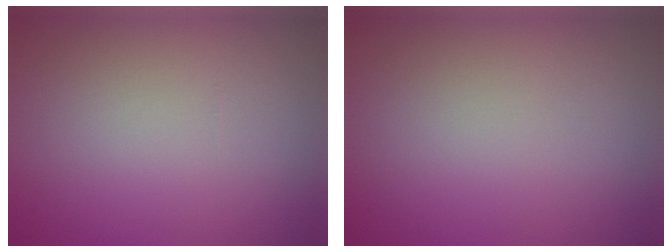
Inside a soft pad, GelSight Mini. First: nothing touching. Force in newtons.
{"total": 0.0}